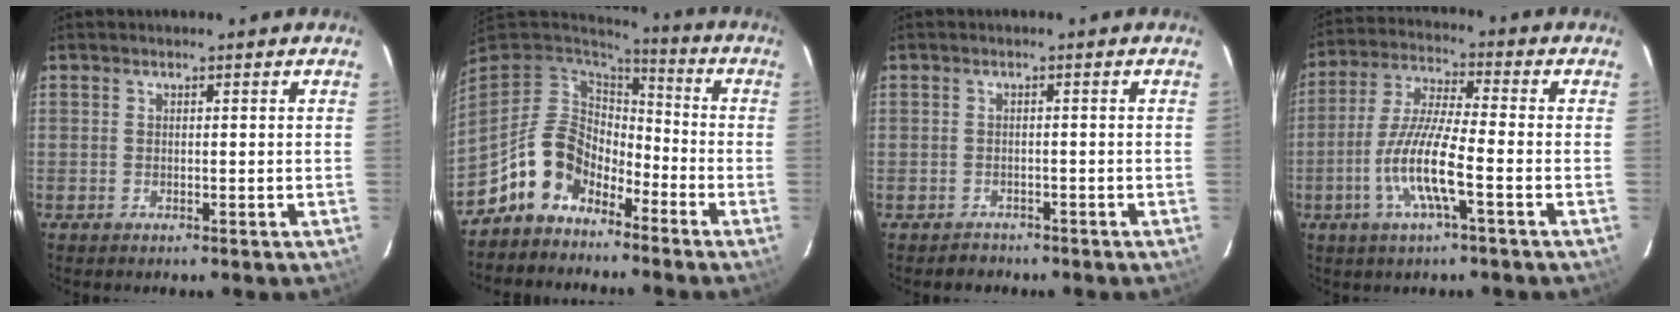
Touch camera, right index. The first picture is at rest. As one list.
[{"total": 11.6, "force": [-7.6, 7.5, 4.5], "torque": [-0.100, 0.026, -0.134]}, {"total": 2.4, "force": [-1.8, 1.6, -0.3], "torque": [0.006, 0.010, -0.024]}, {"total": 11.1, "force": [-3.9, 1.1, 10.3], "torque": [-0.218, -0.003, -0.079]}]